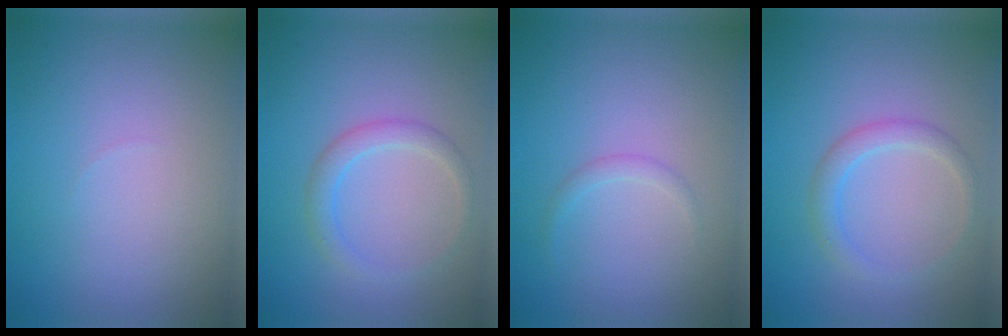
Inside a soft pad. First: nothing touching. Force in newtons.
{"total": 2.0, "press": 2.0, "slide": 0.0}
{"total": 0.8, "press": 0.8, "slide": 0.1}
{"total": 2.0, "press": 2.0, "slide": 0.0}